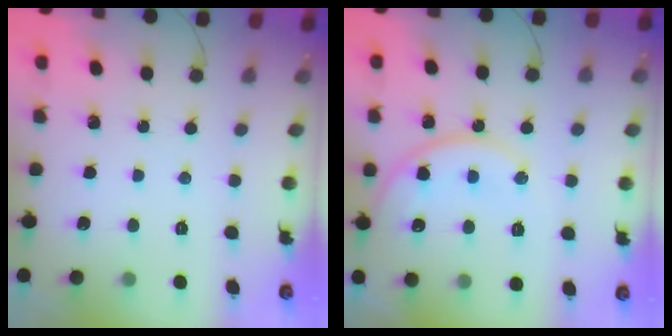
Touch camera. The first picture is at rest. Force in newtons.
{"total": 11.8, "press": 11.8, "slide": 0.8}